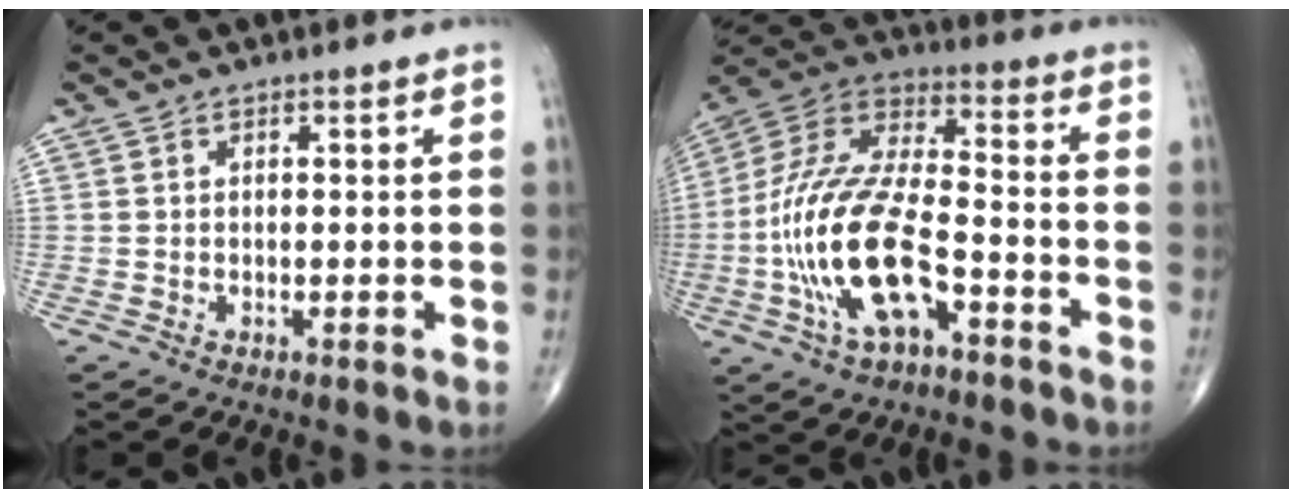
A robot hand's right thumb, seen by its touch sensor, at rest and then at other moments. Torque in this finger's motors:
{"motor_torque": [2.49, 2.52, 2.27, -0.50, 0.68]}